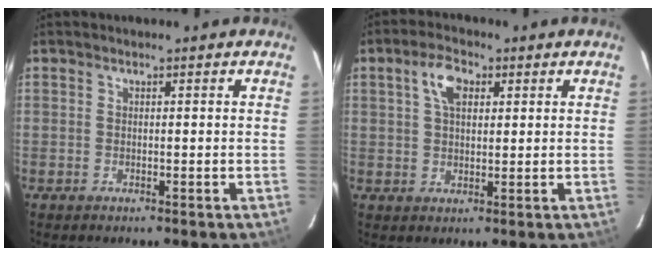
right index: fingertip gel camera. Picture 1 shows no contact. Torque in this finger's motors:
{"motor_torque": [0.26, 0.17, 0.15, 0.04]}